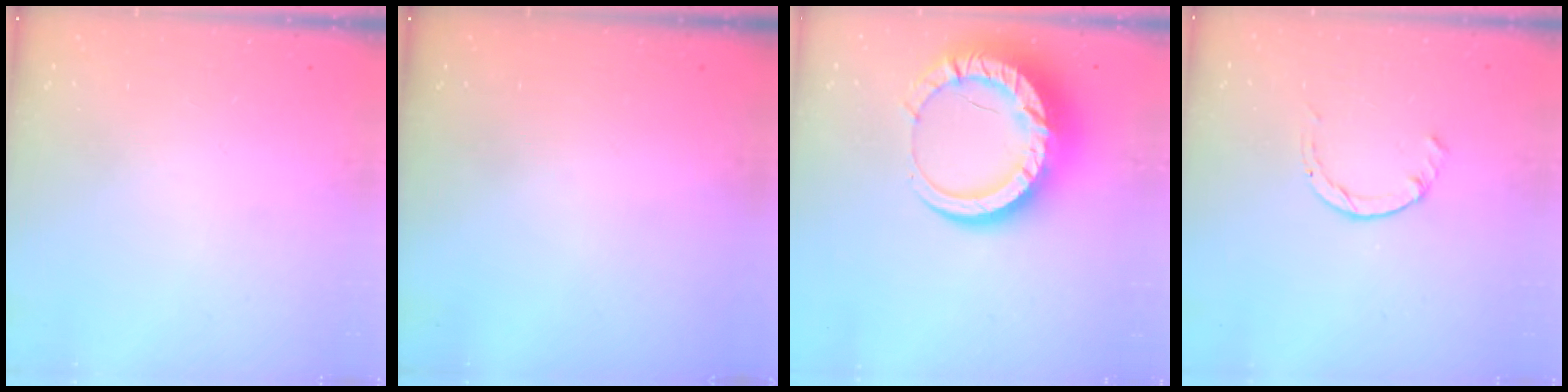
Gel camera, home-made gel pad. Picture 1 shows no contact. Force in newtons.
{"total": 0.0}
{"total": 18.9, "press": 18.8, "slide": 1.9}
{"total": 1.4, "press": 1.4, "slide": 0.2}